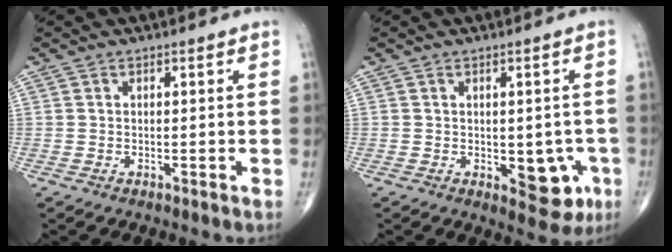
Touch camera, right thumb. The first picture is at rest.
{"total": 7.4, "force": [-1.9, 4.0, 5.9], "torque": [-0.038, 0.003, -0.013]}